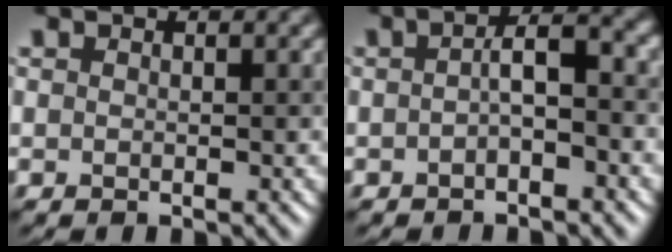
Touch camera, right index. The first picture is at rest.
{"total": 2.9, "force": [-0.4, 0.8, 2.8], "torque": [-0.047, 0.010, -0.010]}